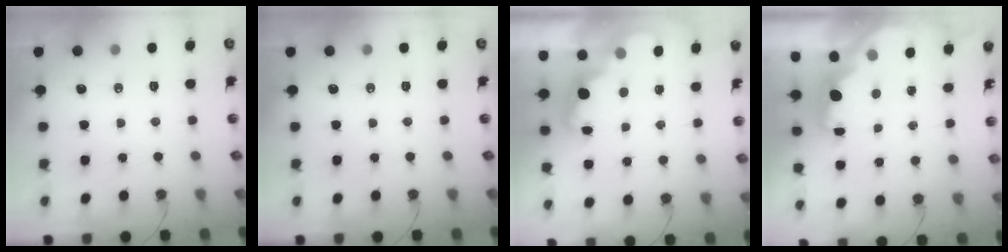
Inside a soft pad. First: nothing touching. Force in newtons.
{"total": 0.0}
{"total": 2.3, "press": 2.3, "slide": 0.5}
{"total": 2.5, "press": 2.3, "slide": 0.8}